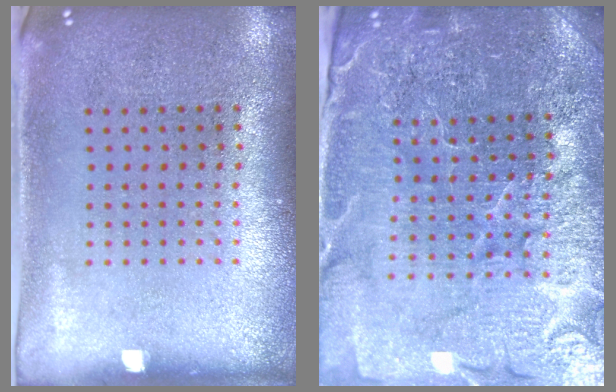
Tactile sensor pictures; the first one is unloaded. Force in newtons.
{"total": 5.2, "press": 4.8, "slide": 2.0}